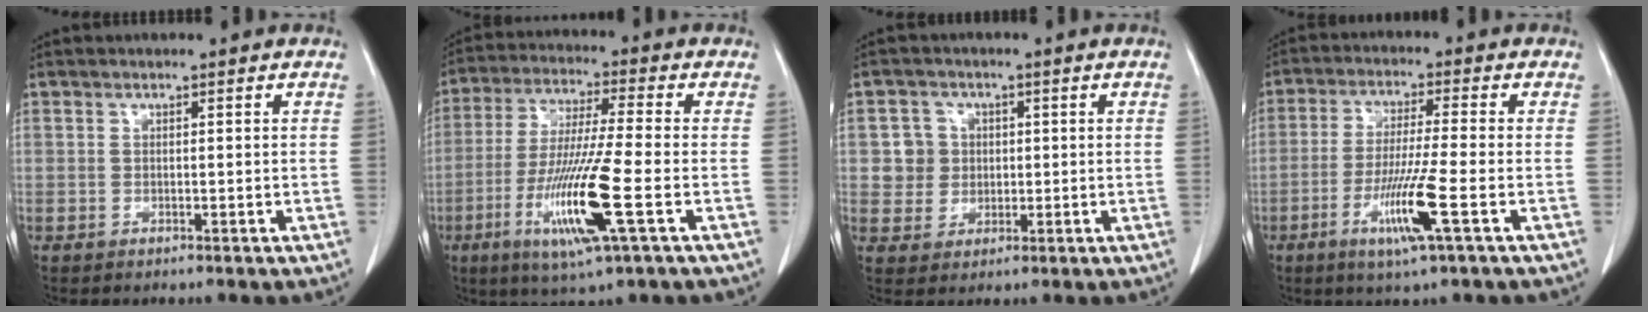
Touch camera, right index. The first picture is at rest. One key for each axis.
{"total": 14.1, "fx": -4.7, "fy": -0.1, "fz": 13.3, "tx": -0.269, "ty": -0.026, "tz": -0.090}
{"total": 4.7, "fx": 0.8, "fy": 4.6, "fz": 0.4, "tx": -0.002, "ty": 0.014, "tz": 0.018}
{"total": 9.1, "fx": -3.5, "fy": -0.7, "fz": 8.3, "tx": -0.161, "ty": -0.019, "tz": -0.068}